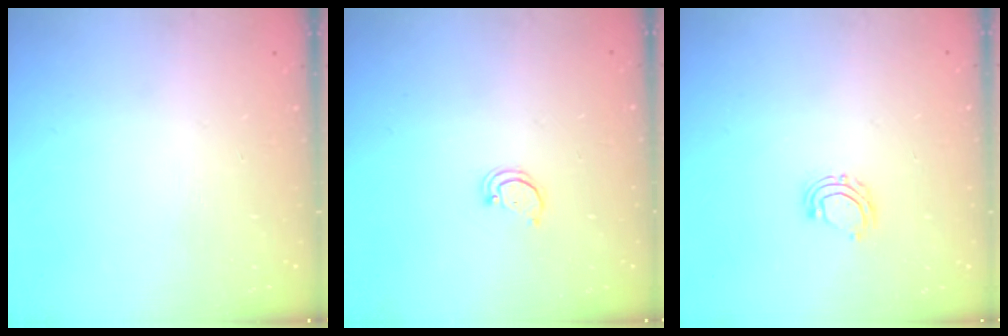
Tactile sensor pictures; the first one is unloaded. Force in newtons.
{"total": 1.6, "press": 1.6, "slide": 0.1}
{"total": 6.3, "press": 6.2, "slide": 1.3}